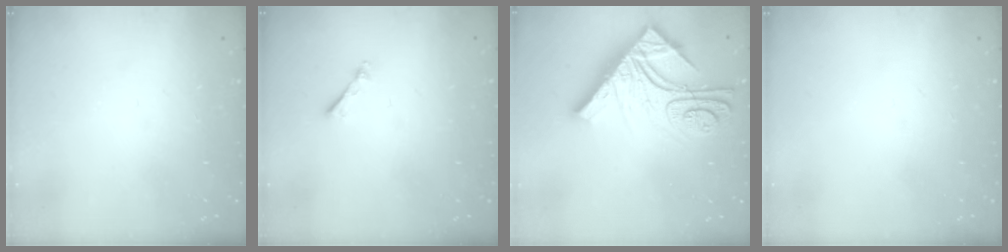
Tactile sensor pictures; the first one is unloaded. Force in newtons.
{"total": 1.0, "press": 1.0, "slide": 0.2}
{"total": 21.2, "press": 21.1, "slide": 1.8}
{"total": 0.0}